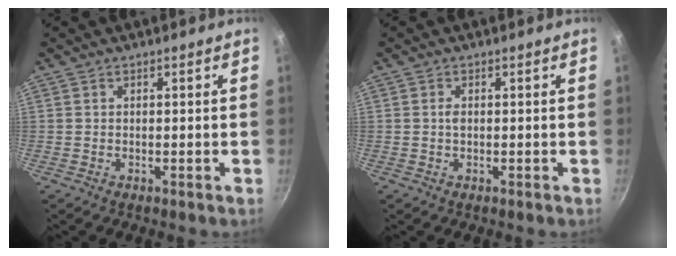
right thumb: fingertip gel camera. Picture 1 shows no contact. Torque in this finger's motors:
{"motor_torque": [0.10, 0.35, 0.32, 0.31, -0.03]}